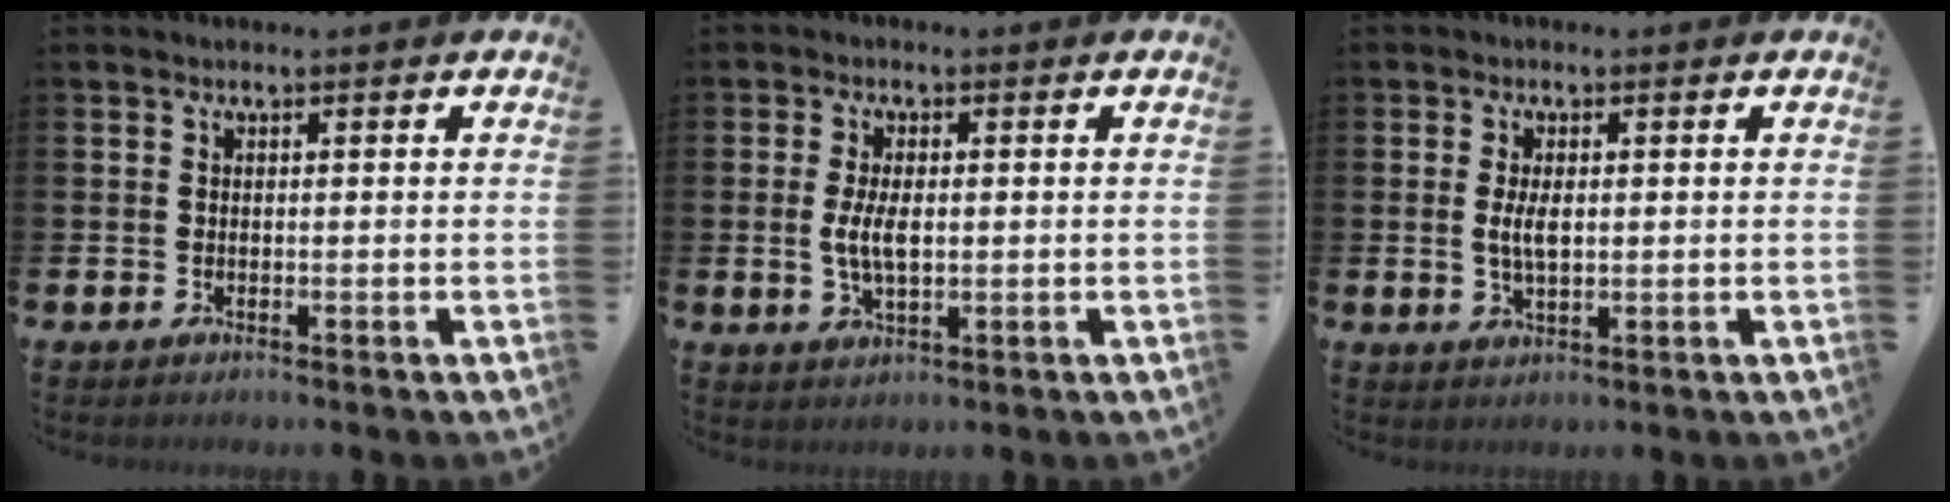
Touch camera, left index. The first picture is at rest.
{"total": 4.3, "force": [0.1, 2.0, 3.8], "torque": [-0.073, 0.001, -0.004]}
{"total": 3.2, "force": [0.4, 1.5, 2.9], "torque": [-0.049, 0.002, 0.002]}